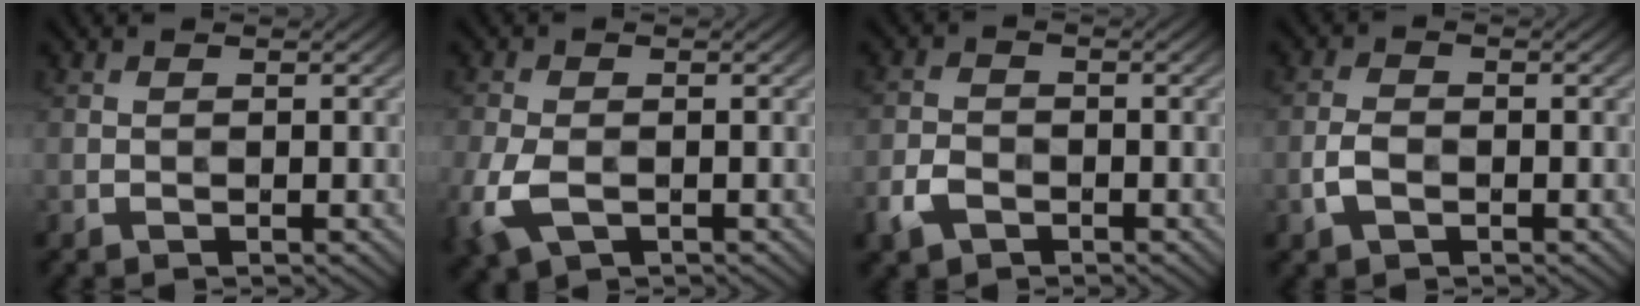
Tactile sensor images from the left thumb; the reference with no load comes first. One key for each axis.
{"total": 6.2, "fx": -2.3, "fy": 3.6, "fz": 4.4, "tx": -0.123, "ty": -0.015, "tz": -0.050}
{"total": 3.6, "fx": -2.0, "fy": 2.4, "fz": 1.8, "tx": -0.043, "ty": -0.006, "tz": -0.048}
{"total": 2.8, "fx": -1.1, "fy": 1.7, "fz": 1.9, "tx": -0.044, "ty": 0.000, "tz": -0.026}